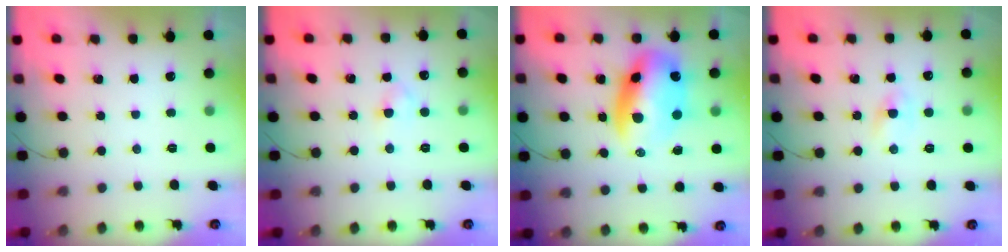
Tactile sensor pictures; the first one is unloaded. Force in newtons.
{"total": 2.6, "press": 2.4, "slide": 1.1}
{"total": 14.0, "press": 13.6, "slide": 3.3}
{"total": 1.8, "press": 1.6, "slide": 0.8}